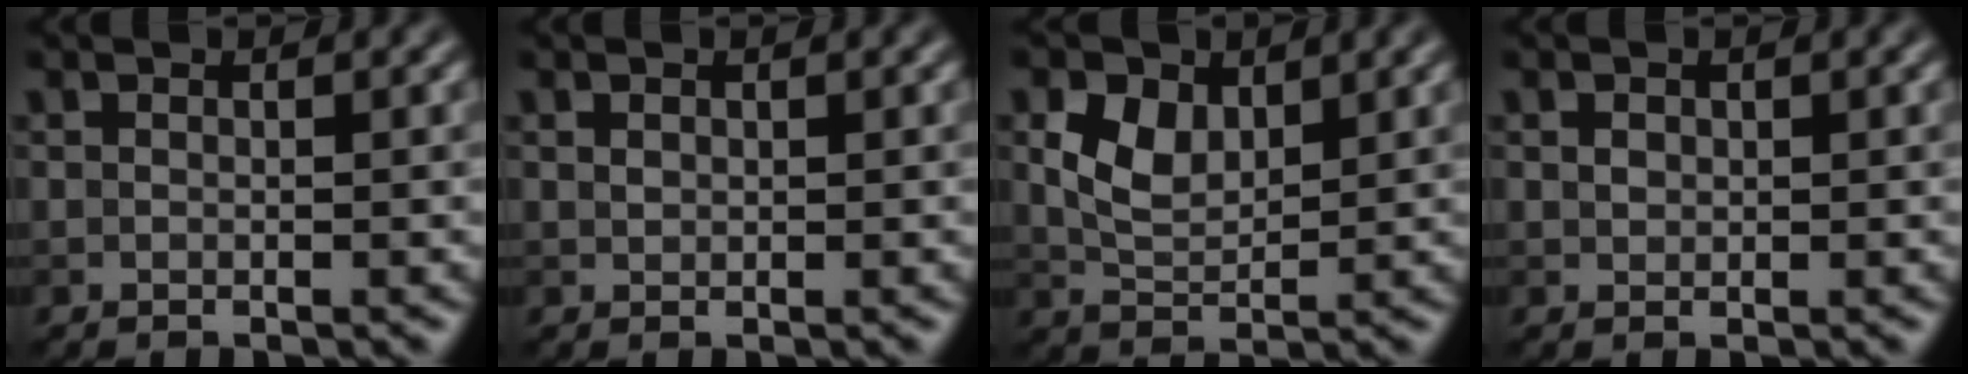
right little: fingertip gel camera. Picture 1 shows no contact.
{"total": 0.5, "force": [0.2, 0.4, 0.2], "torque": [-0.006, 0.000, 0.005]}
{"total": 3.5, "force": [1.3, 2.3, 2.4], "torque": [-0.057, -0.001, 0.026]}
{"total": 0.7, "force": [0.2, 0.6, 0.2], "torque": [-0.007, -0.002, 0.003]}